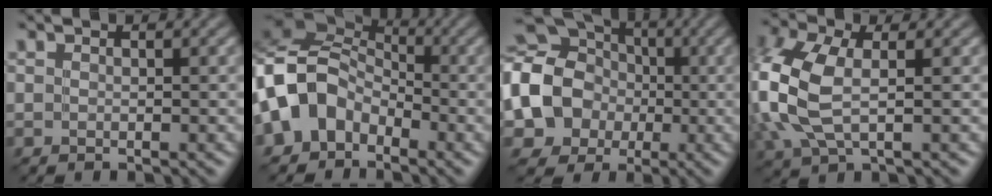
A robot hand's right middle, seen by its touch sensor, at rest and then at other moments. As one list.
[{"total": 8.5, "force": [-3.3, 6.3, 4.6], "torque": [-0.083, 0.004, -0.087]}, {"total": 11.8, "force": [-1.4, 10.1, 5.9], "torque": [-0.120, -0.014, -0.058]}, {"total": 7.5, "force": [-0.1, 4.4, 6.1], "torque": [-0.176, 0.000, -0.004]}]